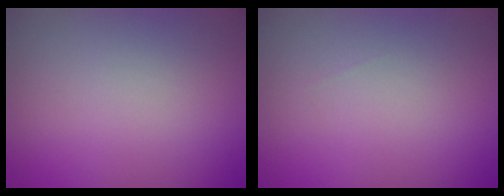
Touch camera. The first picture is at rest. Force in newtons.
{"total": 0.0}